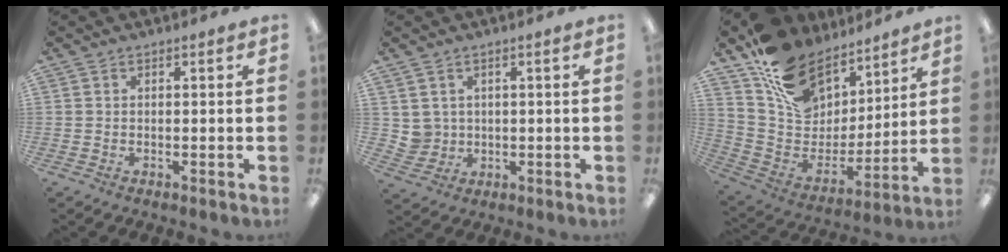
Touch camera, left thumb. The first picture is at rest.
{"total": 3.7, "force": [1.9, 3.2, -0.2], "torque": [-0.012, 0.001, 0.037]}
{"total": 17.6, "force": [11.6, 11.2, 6.9], "torque": [-0.129, -0.081, 0.219]}